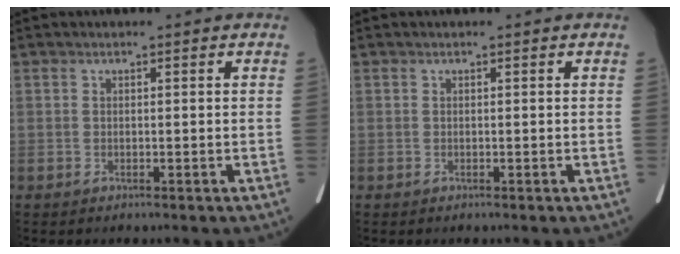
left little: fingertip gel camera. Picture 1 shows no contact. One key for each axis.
{"total": 0.0}